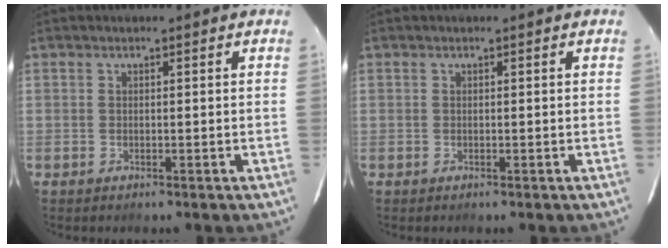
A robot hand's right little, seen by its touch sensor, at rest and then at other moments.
{"total": 0.0}